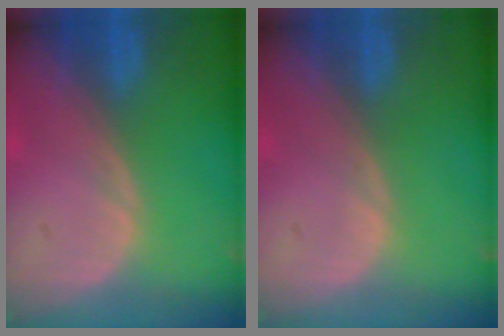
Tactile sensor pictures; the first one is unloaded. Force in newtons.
{"total": 0.0}